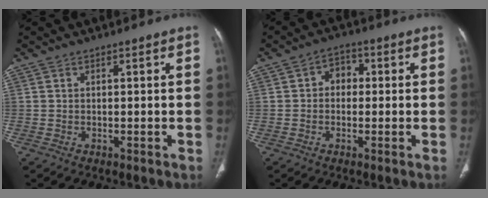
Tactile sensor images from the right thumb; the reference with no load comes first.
{"total": 4.2, "force": [0.2, 3.4, 2.4], "torque": [-0.013, 0.016, -0.007]}